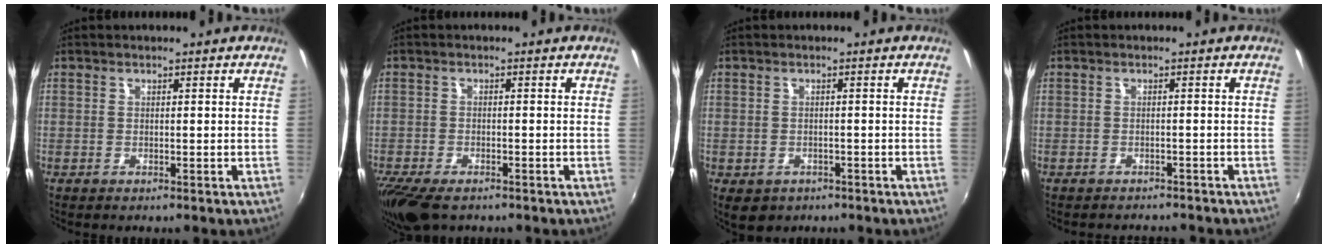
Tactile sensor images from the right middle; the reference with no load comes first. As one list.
[{"total": 8.6, "force": [-6.5, 3.0, 4.7], "torque": [-0.116, -0.038, -0.119]}, {"total": 4.2, "force": [-2.0, 3.2, 1.9], "torque": [-0.041, -0.013, -0.022]}, {"total": 4.2, "force": [-3.8, 1.3, 1.0], "torque": [-0.024, -0.010, -0.052]}]